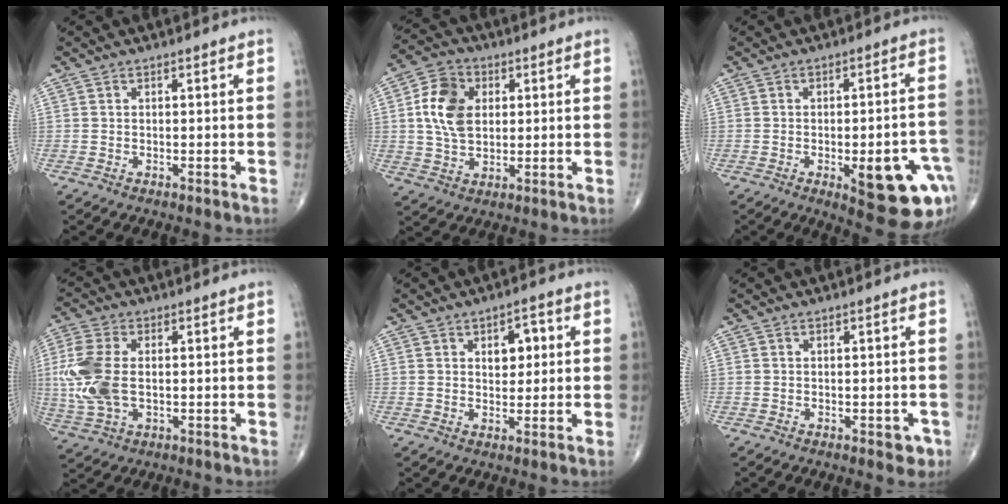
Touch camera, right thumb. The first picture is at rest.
{"total": 10.3, "force": [1.7, 7.3, 7.1], "torque": [-0.122, 0.004, 0.030]}
{"total": 15.3, "force": [-5.5, 5.3, 13.3], "torque": [-0.116, 0.024, -0.051]}
{"total": 11.4, "force": [0.0, 6.7, 9.2], "torque": [-0.231, -0.001, 0.003]}
{"total": 5.0, "force": [1.4, 3.2, 3.6], "torque": [-0.027, -0.004, 0.018]}
{"total": 2.5, "force": [-1.1, 1.5, 1.7], "torque": [-0.002, 0.005, -0.011]}